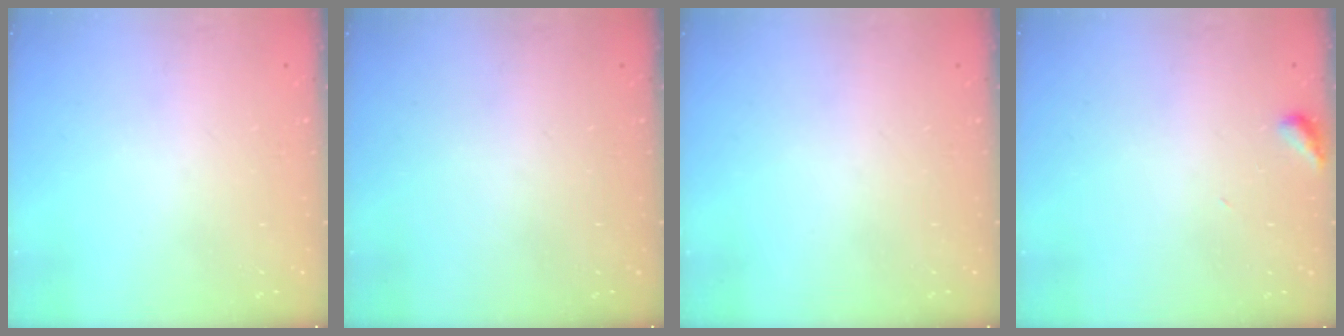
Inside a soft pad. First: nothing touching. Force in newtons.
{"total": 0.0}
{"total": 0.0}
{"total": 2.9, "press": 2.9, "slide": 0.3}